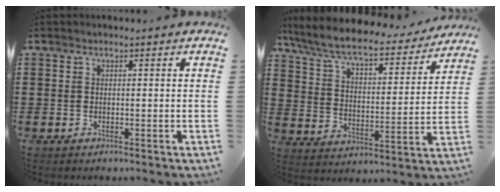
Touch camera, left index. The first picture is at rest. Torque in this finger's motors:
{"motor_torque": [1.16, -0.98, 0.42, 0.21]}